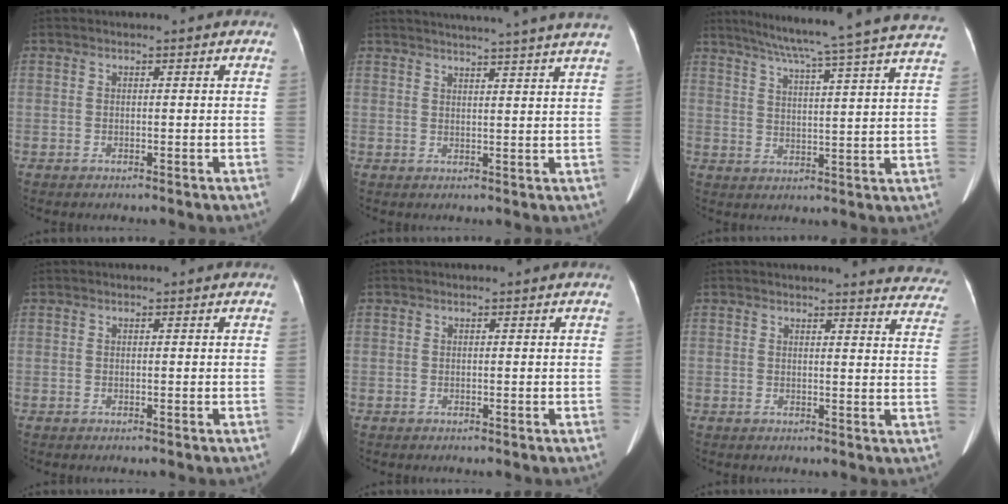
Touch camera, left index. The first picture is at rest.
{"total": 17.6, "force": [16.0, -1.4, 7.2], "torque": [-0.115, -0.019, 0.196]}
{"total": 25.1, "force": [22.0, -1.4, 12.1], "torque": [-0.195, -0.032, 0.278]}
{"total": 0.0}
{"total": 0.0}
{"total": 11.9, "force": [11.6, 1.8, 1.9], "torque": [0.014, -0.063, 0.090]}